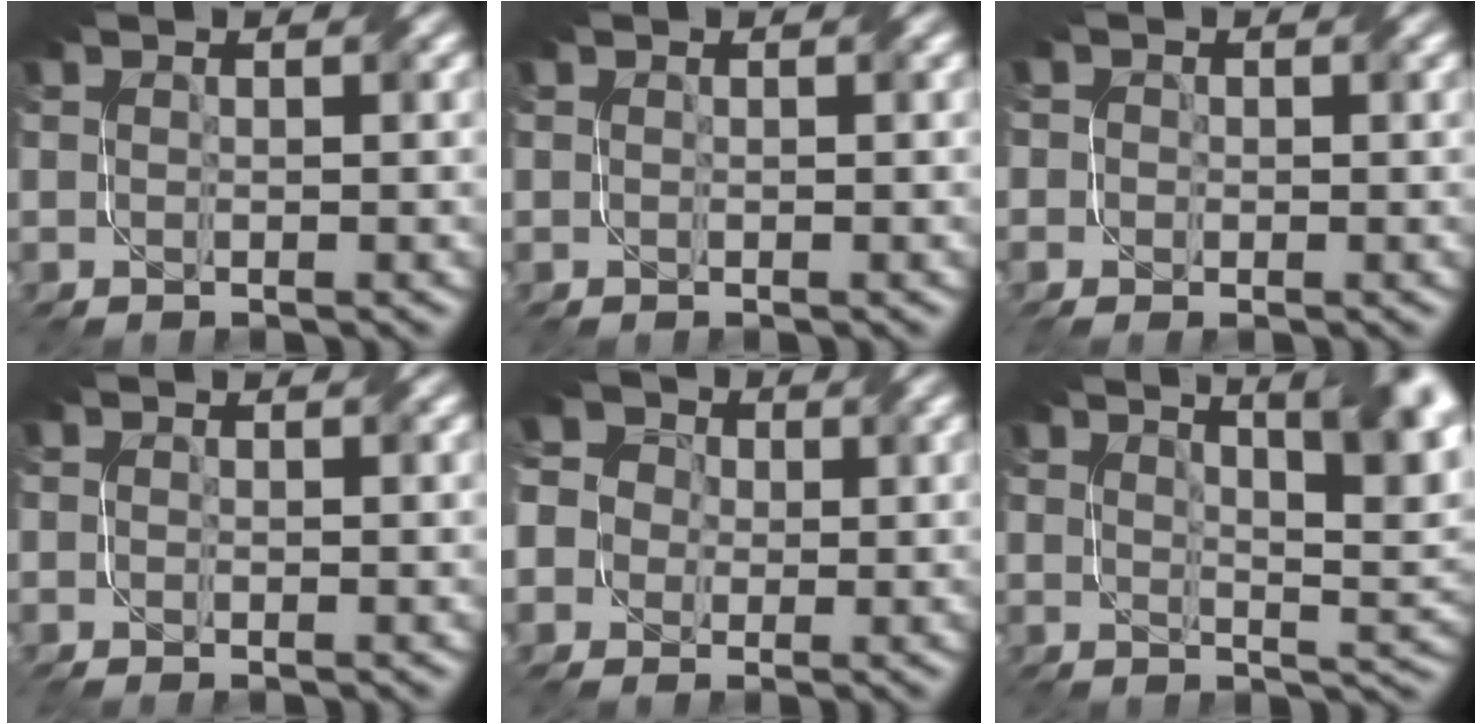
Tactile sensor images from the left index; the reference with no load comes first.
{"total": 0.0}
{"total": 1.7, "force": [-0.2, 1.5, 0.7], "torque": [-0.012, 0.003, -0.002]}
{"total": 0.8, "force": [-0.4, 0.4, 0.5], "torque": [-0.012, -0.003, -0.004]}
{"total": 7.1, "force": [-0.3, 6.6, 2.6], "torque": [-0.068, 0.028, -0.040]}
{"total": 10.2, "force": [5.5, 3.3, 8.0], "torque": [-0.066, 0.025, 0.064]}